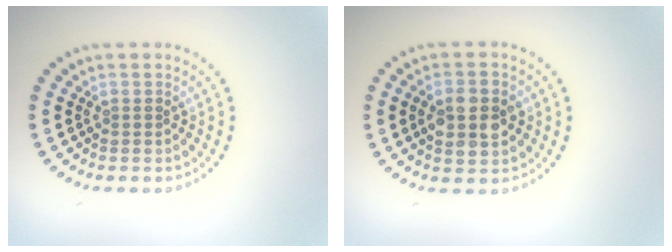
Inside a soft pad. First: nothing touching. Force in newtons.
{"total": 4.4, "press": 4.4, "slide": 0.1}